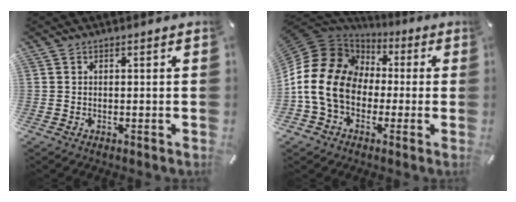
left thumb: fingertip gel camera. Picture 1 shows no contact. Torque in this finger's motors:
{"motor_torque": [0.28, 2.40, 2.77, 0.00, 0.36]}